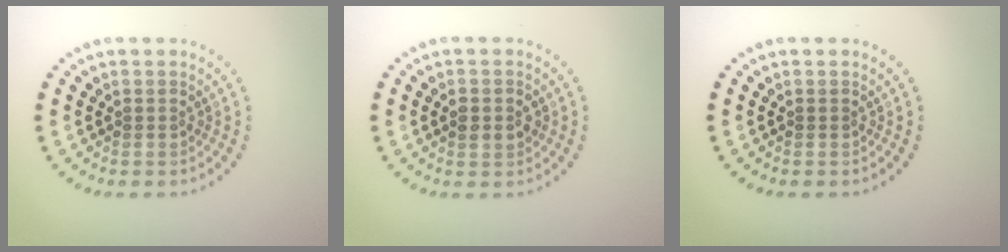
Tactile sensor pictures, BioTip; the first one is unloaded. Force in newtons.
{"total": 1.8, "press": 1.8, "slide": 0.1}
{"total": 0.0}